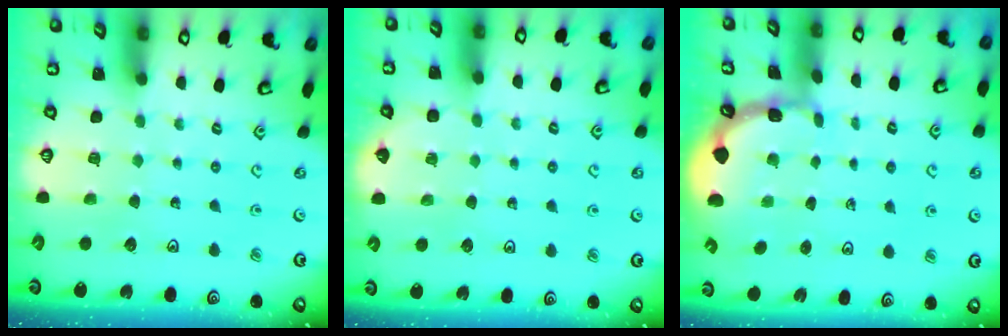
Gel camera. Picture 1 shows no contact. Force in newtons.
{"total": 2.1, "press": 2.1, "slide": 0.2}
{"total": 1.0, "press": 1.0, "slide": 0.0}